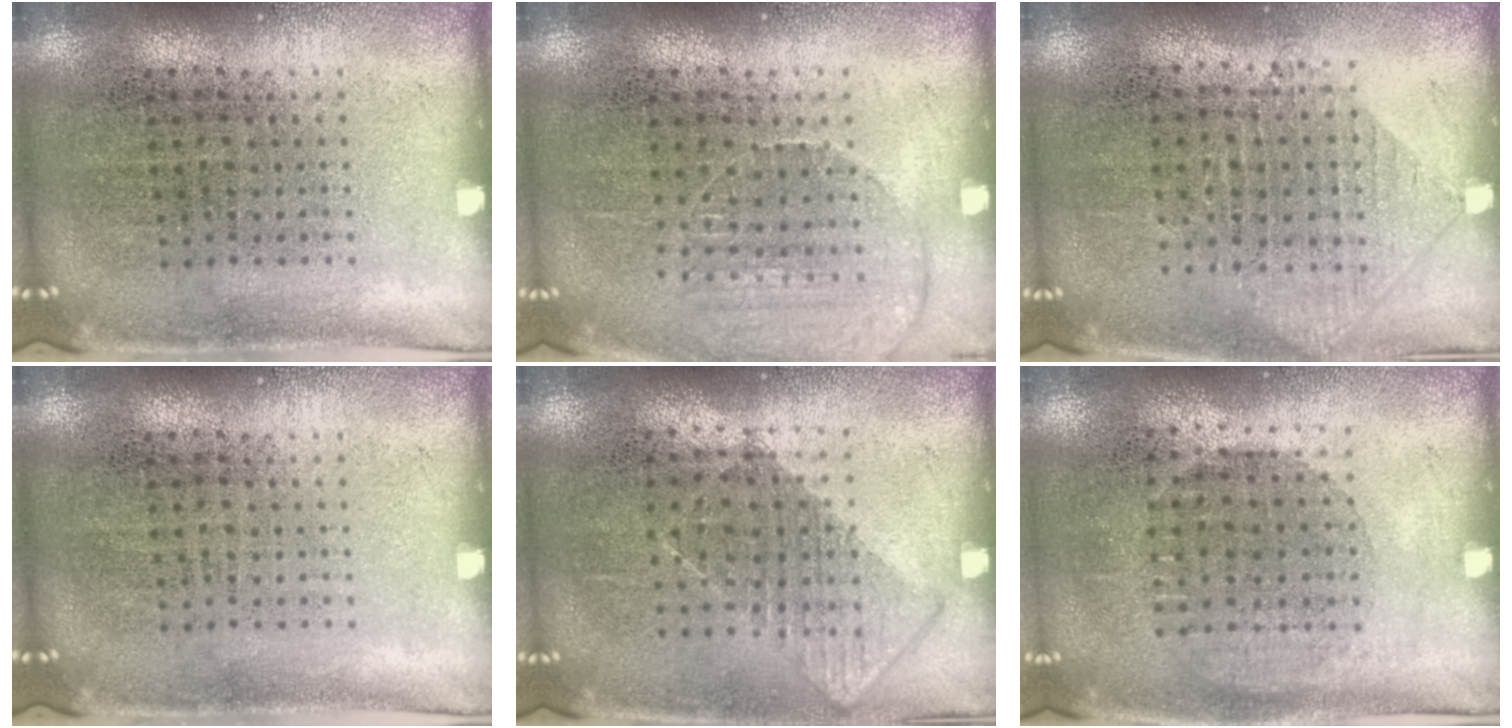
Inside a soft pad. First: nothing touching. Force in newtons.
{"total": 1.2, "press": 1.2, "slide": 0.1}
{"total": 0.9, "press": 0.9, "slide": 0.2}
{"total": 0.0}
{"total": 0.9, "press": 0.7, "slide": 0.4}
{"total": 1.0, "press": 0.9, "slide": 0.5}